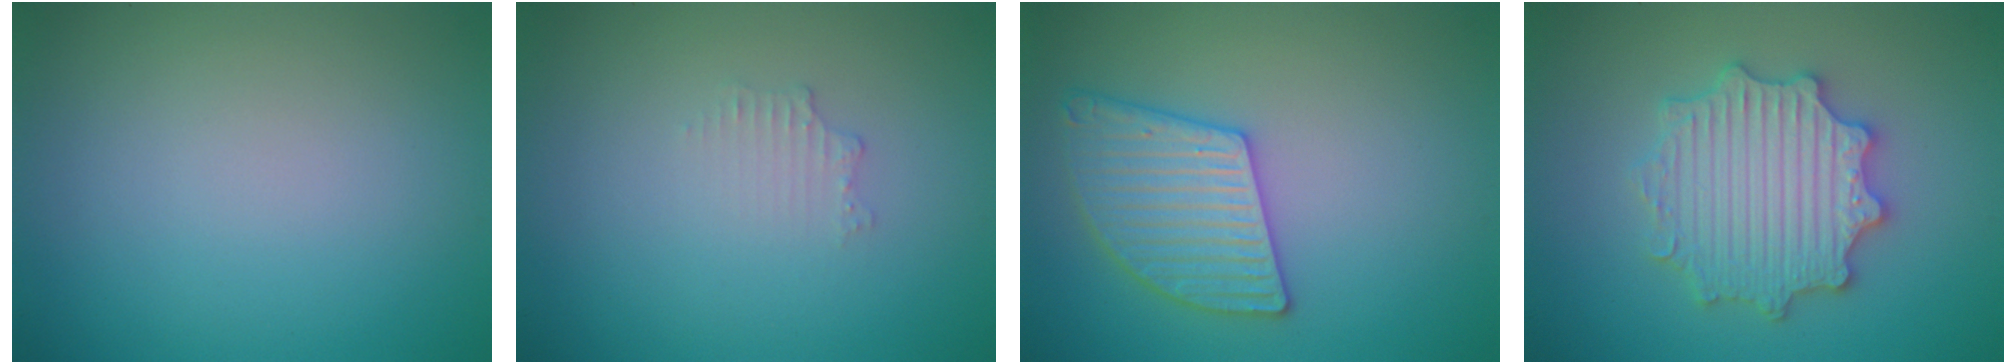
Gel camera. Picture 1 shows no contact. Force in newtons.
{"total": 0.6, "press": 0.4, "slide": 0.3}
{"total": 4.3, "press": 4.0, "slide": 1.5}
{"total": 5.6, "press": 5.5, "slide": 1.0}